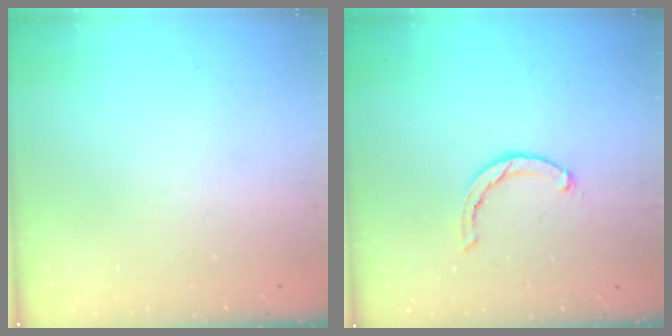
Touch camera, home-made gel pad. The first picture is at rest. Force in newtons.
{"total": 2.3, "press": 2.2, "slide": 0.5}